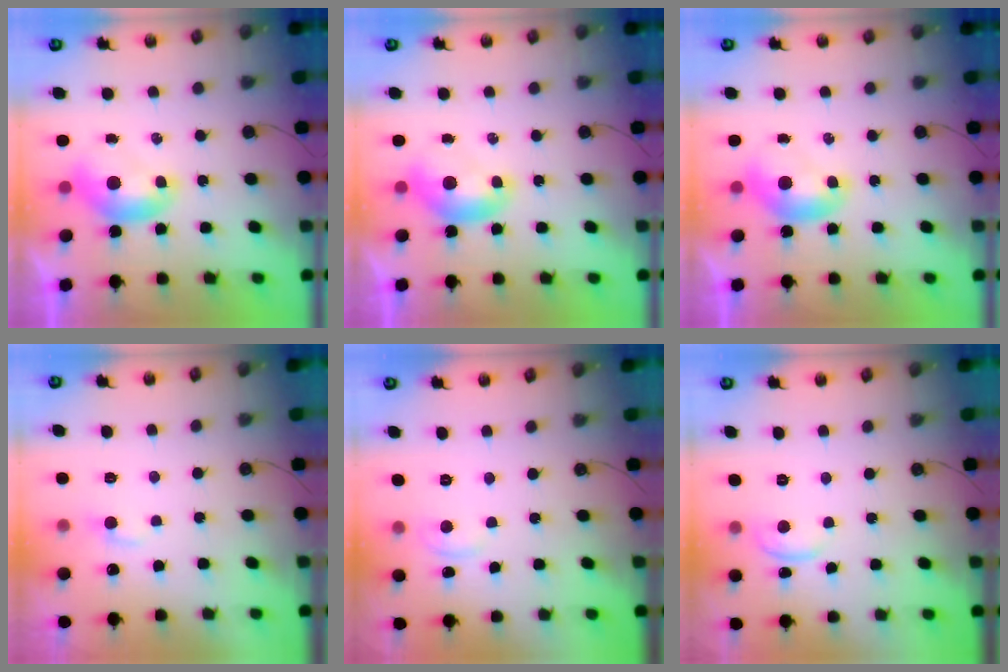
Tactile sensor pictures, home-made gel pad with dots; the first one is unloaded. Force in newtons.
{"total": 0.0}
{"total": 0.0}
{"total": 2.1, "press": 2.1, "slide": 0.4}
{"total": 3.0, "press": 2.9, "slide": 0.4}
{"total": 0.6, "press": 0.3, "slide": 0.5}